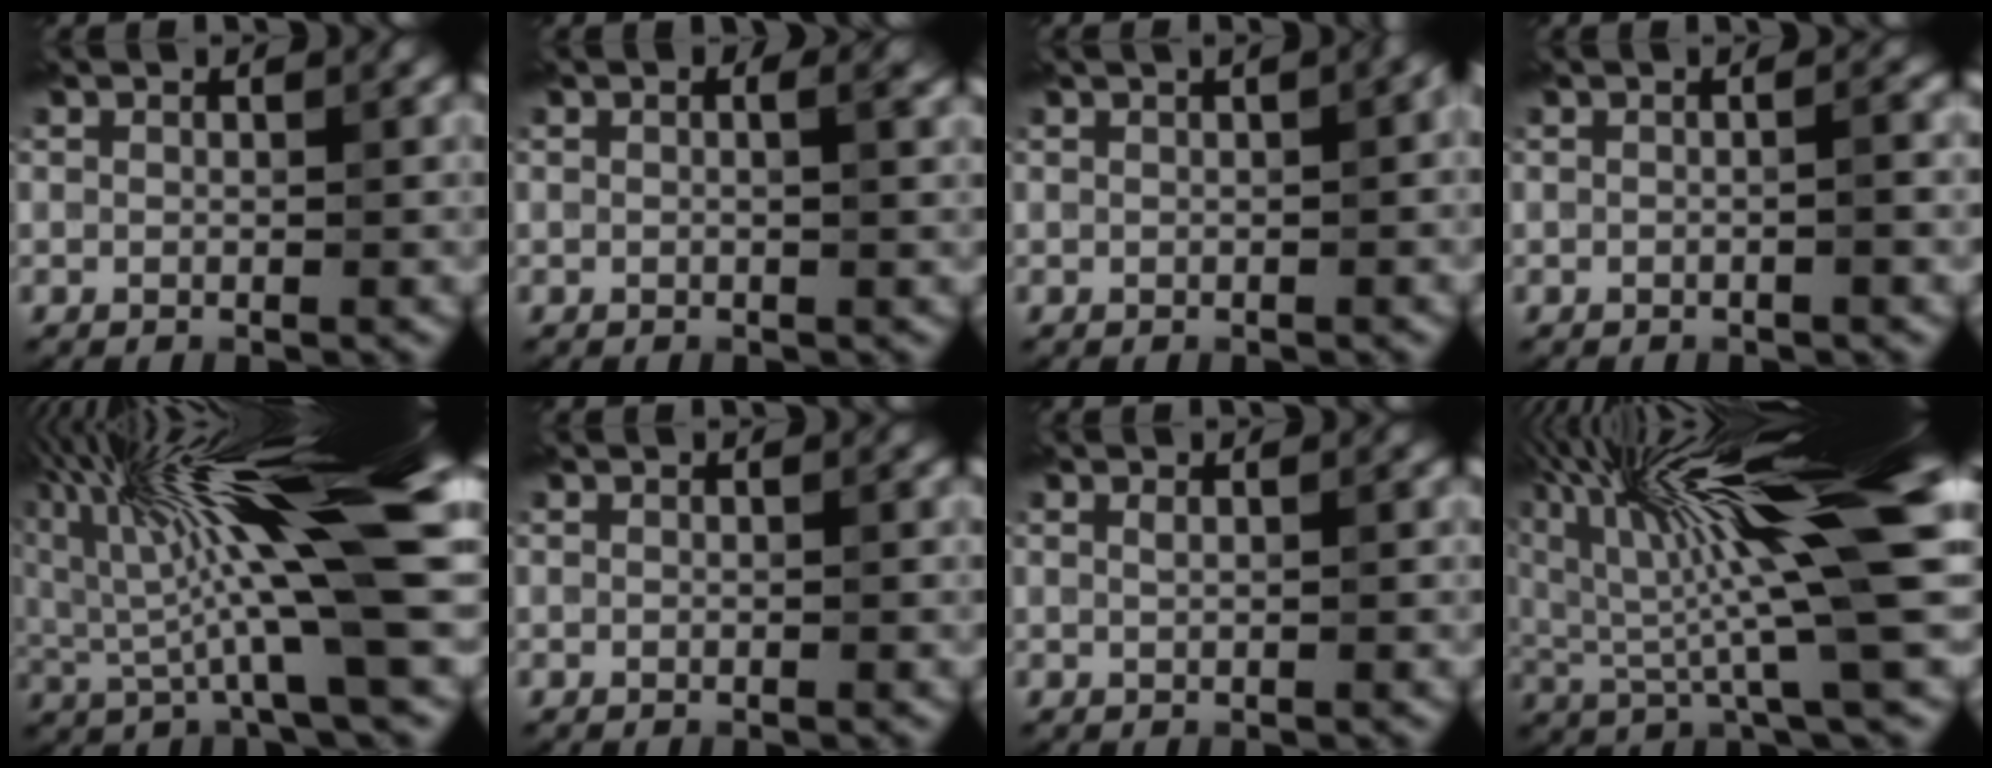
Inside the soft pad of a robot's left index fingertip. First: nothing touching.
{"total": 1.8, "force": [0.4, 0.6, 1.6], "torque": [-0.019, -0.002, -0.001]}
{"total": 3.7, "force": [0.8, 1.7, 3.2], "torque": [-0.012, 0.026, 0.006]}
{"total": 1.9, "force": [-0.2, 0.6, 1.8], "torque": [-0.010, -0.001, -0.012]}
{"total": 15.7, "force": [3.2, 3.0, 15.1], "torque": [-0.250, 0.020, 0.055]}
{"total": 0.0}
{"total": 0.8, "force": [0.2, 0.3, 0.8], "torque": [-0.010, 0.002, 0.000]}
{"total": 15.5, "force": [5.1, 2.8, 14.3], "torque": [-0.232, 0.024, 0.089]}